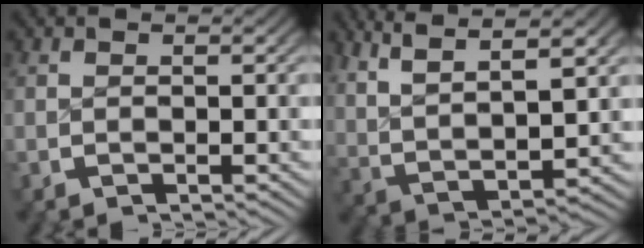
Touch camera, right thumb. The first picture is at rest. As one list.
[{"total": 9.9, "force": [4.6, 5.7, 6.7], "torque": [-0.133, -0.005, 0.077]}]